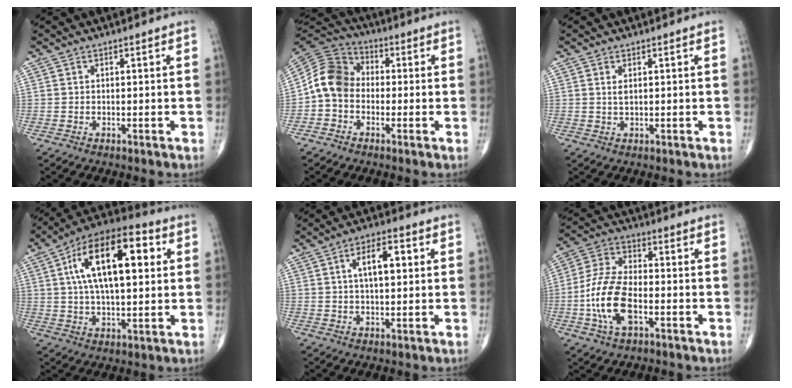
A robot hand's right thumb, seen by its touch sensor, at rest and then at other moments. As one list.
[{"total": 9.4, "force": [-1.3, 7.6, 5.4], "torque": [-0.092, 0.031, -0.042]}, {"total": 1.2, "force": [0.4, 0.4, 1.1], "torque": [-0.024, -0.002, 0.011]}, {"total": 19.5, "force": [4.8, 8.7, 16.8], "torque": [-0.264, 0.017, 0.069]}, {"total": 7.3, "force": [1.7, 3.2, 6.3], "torque": [-0.092, 0.007, 0.023]}, {"total": 12.4, "force": [-3.3, 6.1, 10.3], "torque": [-0.216, 0.020, -0.068]}]